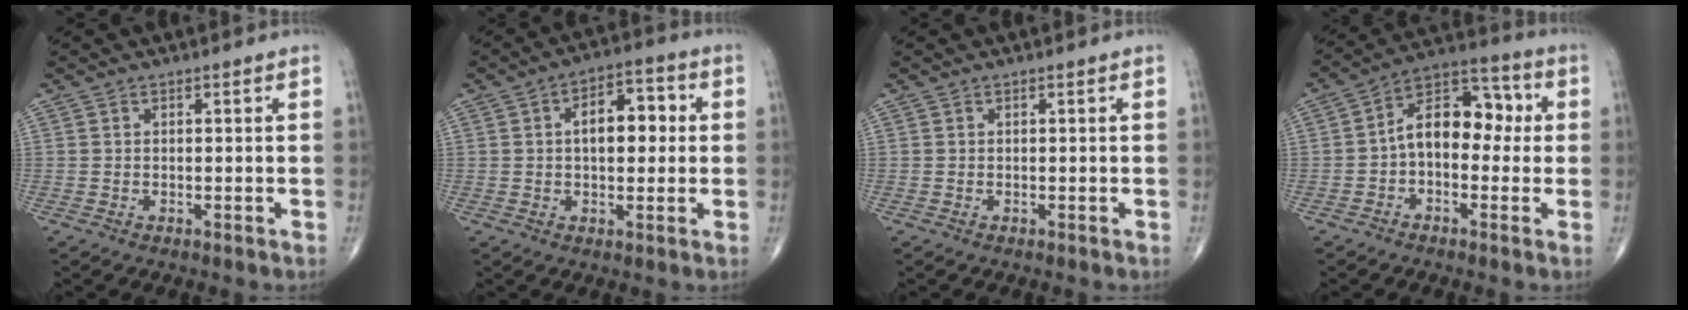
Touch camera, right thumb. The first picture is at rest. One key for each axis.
{"total": 9.2, "fx": 1.0, "fy": 5.2, "fz": 7.5, "tx": -0.093, "ty": 0.022, "tz": 0.011}
{"total": 0.0}
{"total": 12.4, "fx": 0.0, "fy": 7.8, "fz": 9.7, "tx": -0.119, "ty": 0.045, "tz": -0.016}